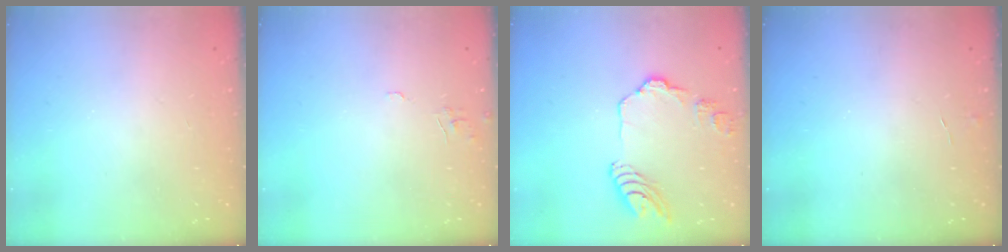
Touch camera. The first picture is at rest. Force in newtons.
{"total": 4.9, "press": 4.8, "slide": 0.4}
{"total": 13.1, "press": 13.0, "slide": 1.2}
{"total": 2.9, "press": 2.9, "slide": 0.3}